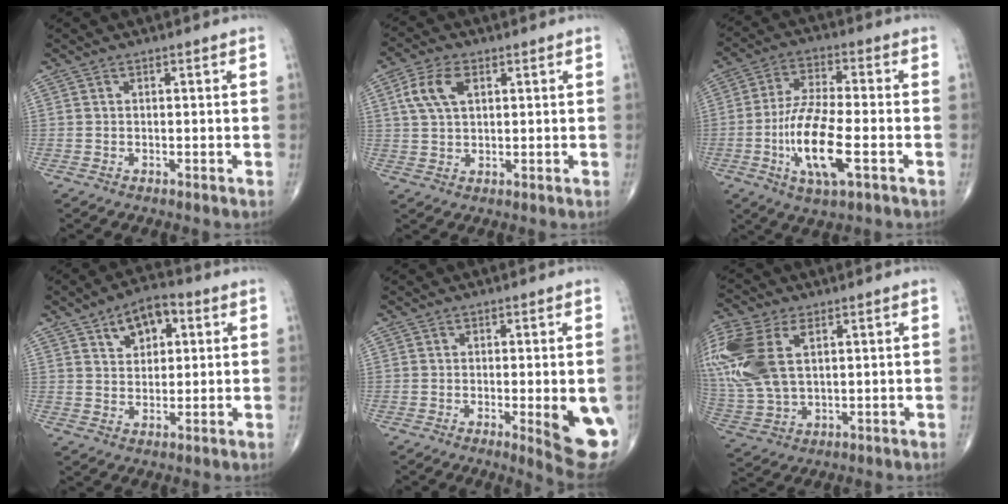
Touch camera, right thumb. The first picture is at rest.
{"total": 7.0, "force": [2.3, 4.0, 5.3], "torque": [-0.110, 0.005, 0.044]}
{"total": 13.5, "force": [-3.9, 4.1, 12.3], "torque": [-0.244, 0.011, -0.073]}
{"total": 8.5, "force": [3.7, 5.2, 5.7], "torque": [-0.057, -0.002, 0.053]}
{"total": 10.4, "force": [-2.0, 2.3, 9.9], "torque": [-0.113, -0.020, -0.021]}
{"total": 20.3, "force": [6.1, 12.0, 15.2], "torque": [-0.390, 0.004, 0.122]}